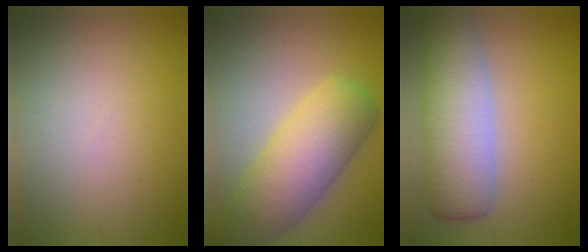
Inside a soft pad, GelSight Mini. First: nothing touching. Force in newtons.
{"total": 7.9, "press": 7.9, "slide": 0.3}
{"total": 7.3, "press": 7.3, "slide": 0.4}